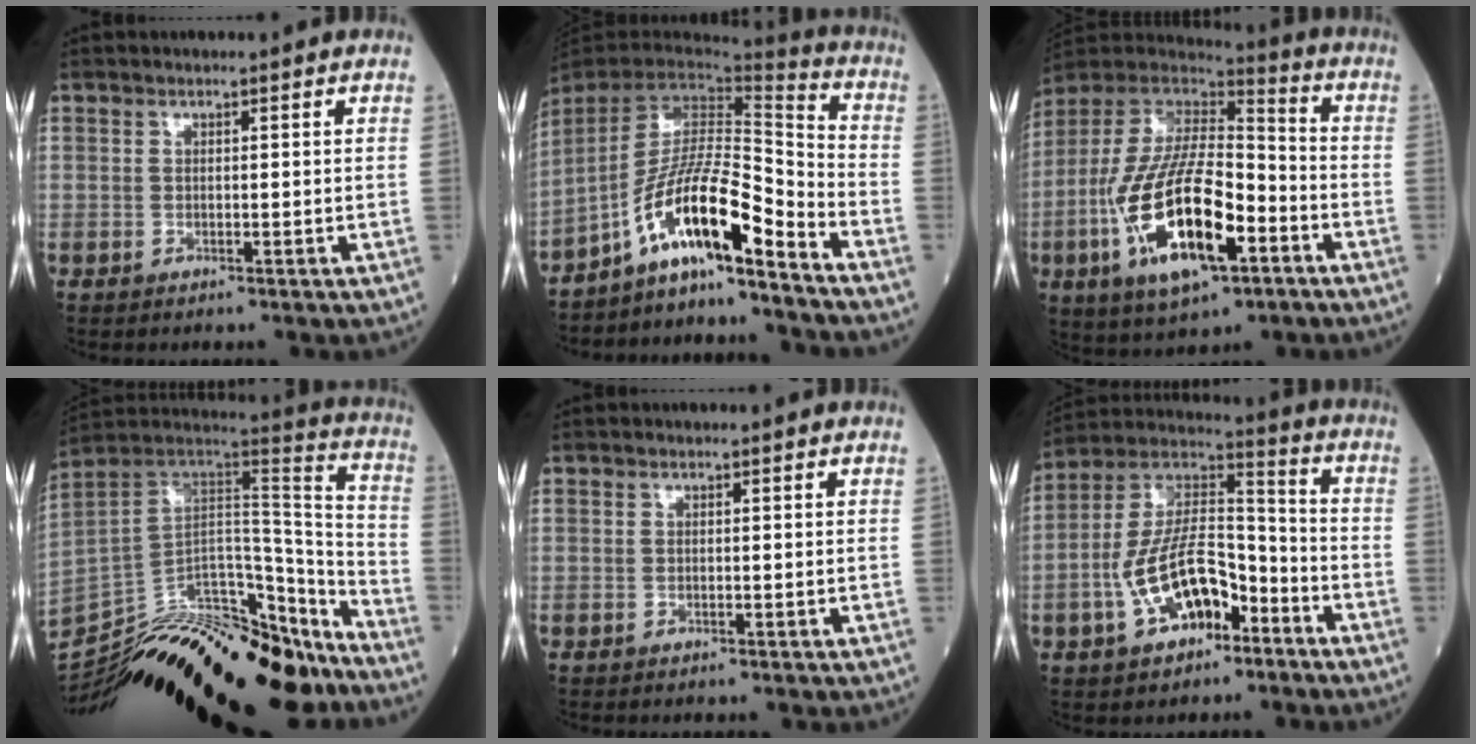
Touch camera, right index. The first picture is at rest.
{"total": 13.2, "force": [-9.5, 1.0, 9.2], "torque": [-0.164, 0.022, -0.173]}
{"total": 21.3, "force": [-7.5, 7.3, 18.6], "torque": [-0.395, -0.016, -0.132]}
{"total": 31.2, "force": [-26.5, 7.4, 14.8], "torque": [-0.251, 0.002, -0.404]}
{"total": 0.0}
{"total": 14.0, "force": [-5.6, 6.8, 10.9], "torque": [-0.221, 0.027, -0.097]}